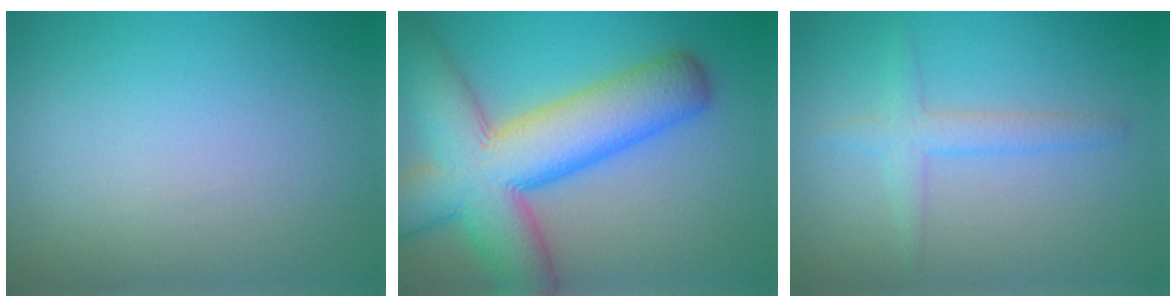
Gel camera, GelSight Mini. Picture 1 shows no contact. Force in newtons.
{"total": 12.6, "press": 12.6, "slide": 0.6}
{"total": 2.3, "press": 2.3, "slide": 0.1}